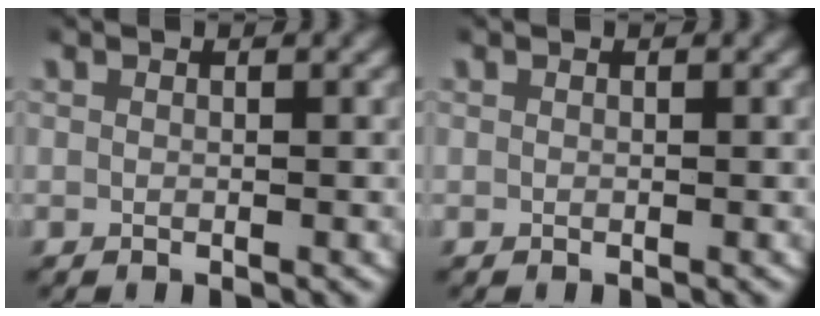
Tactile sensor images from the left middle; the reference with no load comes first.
{"total": 0.0}